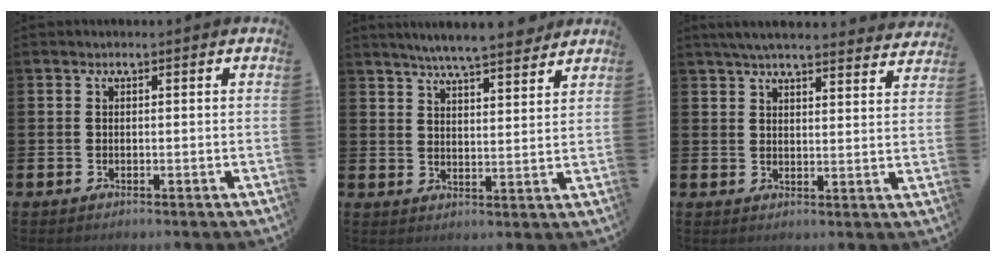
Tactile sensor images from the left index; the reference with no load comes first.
{"total": 6.6, "force": [6.3, 0.2, 1.9], "torque": [-0.038, -0.034, 0.108]}
{"total": 5.1, "force": [4.9, 0.4, 1.4], "torque": [-0.038, -0.022, 0.087]}